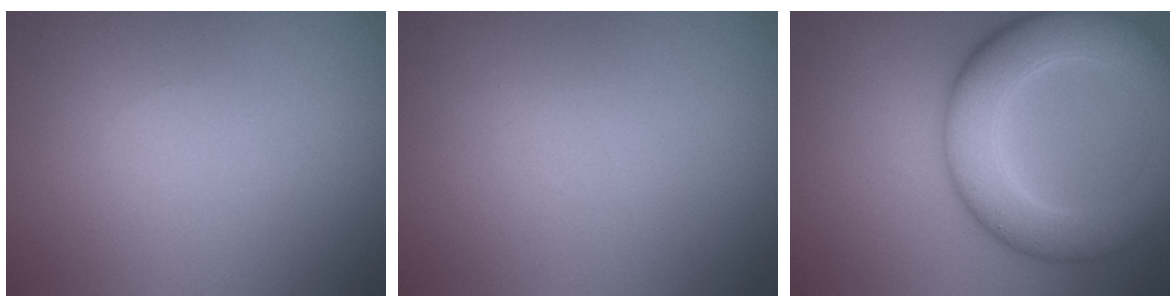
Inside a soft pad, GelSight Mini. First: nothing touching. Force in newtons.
{"total": 0.0}
{"total": 8.7, "press": 8.7, "slide": 0.1}